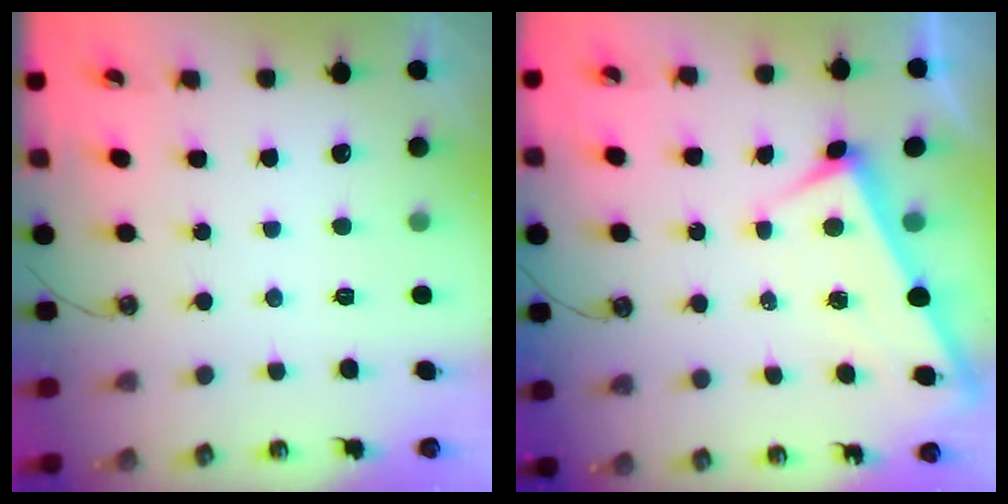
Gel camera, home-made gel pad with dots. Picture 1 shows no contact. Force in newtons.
{"total": 3.0, "press": 3.0, "slide": 0.2}